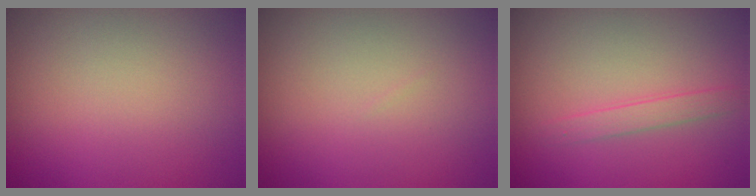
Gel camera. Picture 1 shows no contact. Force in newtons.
{"total": 0.0}
{"total": 1.3, "press": 1.3, "slide": 0.1}